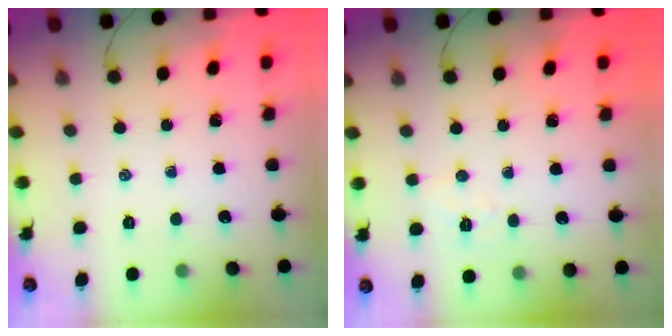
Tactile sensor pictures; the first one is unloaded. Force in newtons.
{"total": 4.5, "press": 4.4, "slide": 0.9}